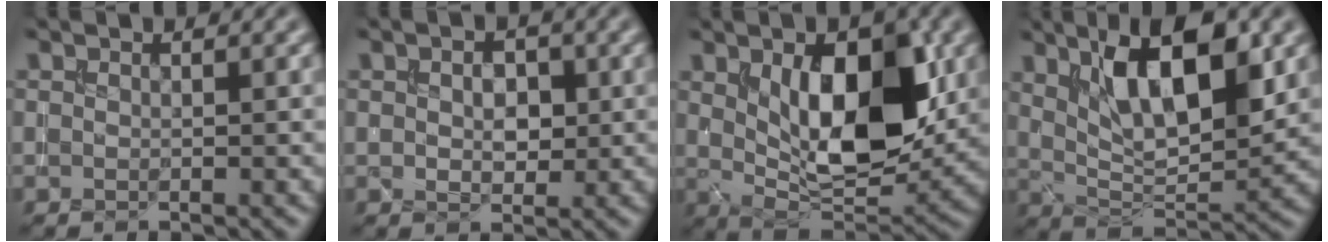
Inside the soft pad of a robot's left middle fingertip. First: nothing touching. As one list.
[{"total": 2.6, "force": [0.5, 1.8, 1.9], "torque": [-0.034, 0.000, 0.008]}, {"total": 9.8, "force": [1.9, 4.9, 8.3], "torque": [-0.134, -0.009, 0.037]}, {"total": 9.4, "force": [3.5, 3.6, 7.9], "torque": [-0.127, -0.001, 0.059]}]